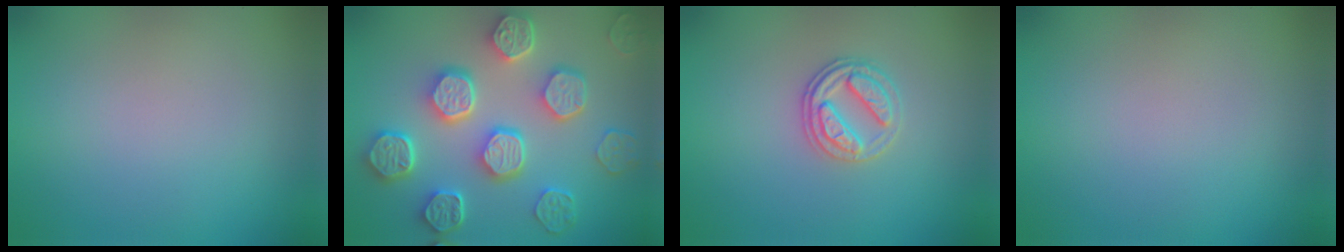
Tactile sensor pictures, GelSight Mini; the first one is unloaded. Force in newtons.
{"total": 8.1, "press": 6.5, "slide": 4.8}
{"total": 2.7, "press": 2.6, "slide": 0.5}
{"total": 0.0}